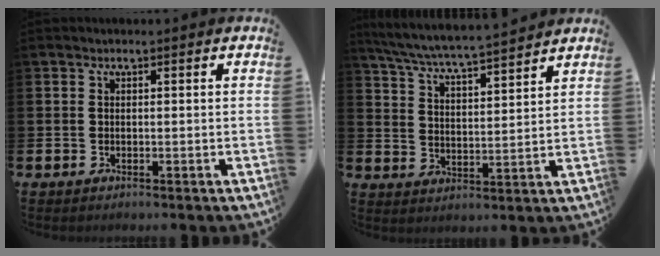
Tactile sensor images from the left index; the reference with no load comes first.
{"total": 6.3, "force": [6.2, -0.1, 1.5], "torque": [-0.052, -0.048, 0.105]}